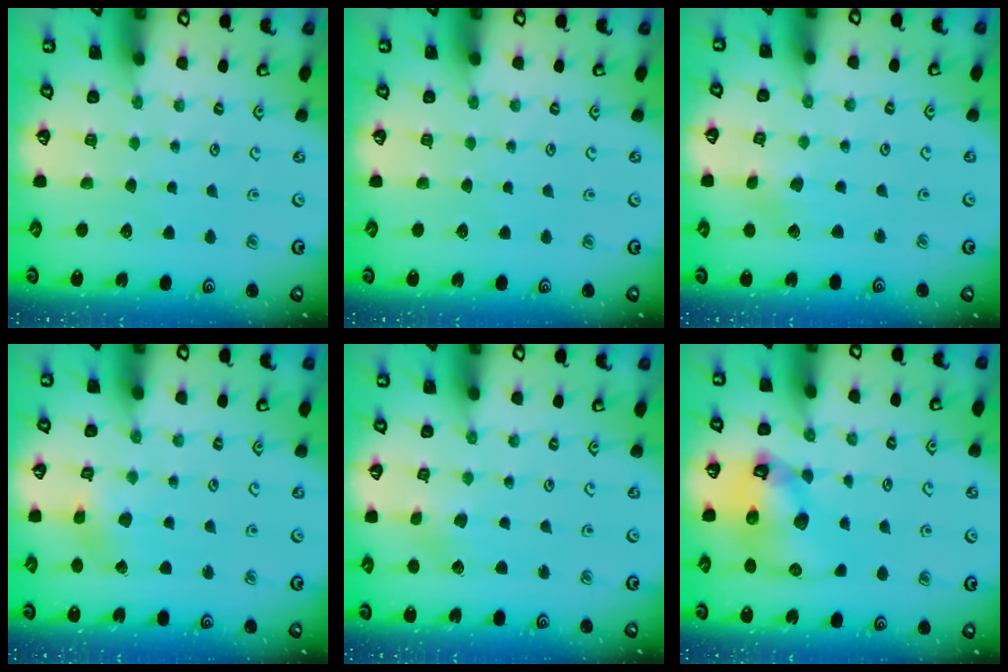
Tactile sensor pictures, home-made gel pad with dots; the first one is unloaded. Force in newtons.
{"total": 0.0}
{"total": 1.4, "press": 1.4, "slide": 0.1}
{"total": 2.2, "press": 2.2, "slide": 0.3}
{"total": 1.4, "press": 1.4, "slide": 0.1}
{"total": 12.1, "press": 12.0, "slide": 1.0}